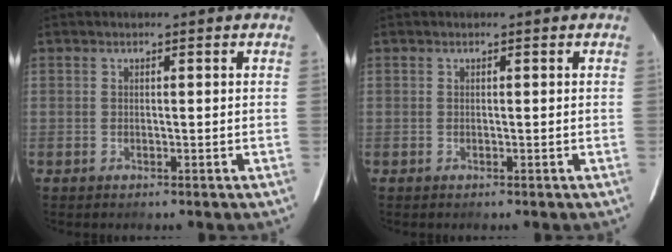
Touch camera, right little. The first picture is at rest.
{"total": 0.0}